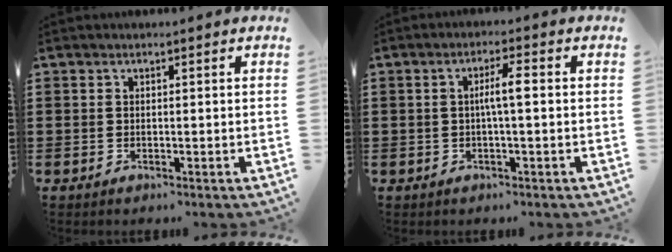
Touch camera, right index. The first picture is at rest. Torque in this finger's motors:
{"motor_torque": [0.70, -0.23, 0.09, 0.08]}